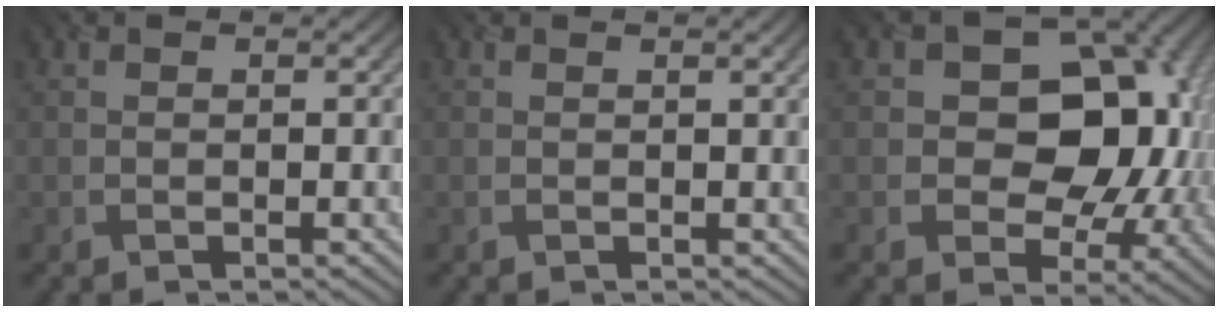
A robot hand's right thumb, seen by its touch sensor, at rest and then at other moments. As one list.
[{"total": 1.2, "force": [0.7, -0.1, 0.9], "torque": [-0.011, 0.001, 0.012]}, {"total": 14.0, "force": [1.1, 10.5, 9.2], "torque": [-0.115, 0.007, 0.007]}]